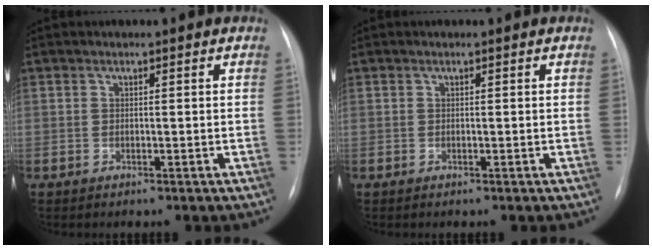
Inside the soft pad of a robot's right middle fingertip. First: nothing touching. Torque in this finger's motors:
{"motor_torque": [-0.01, -0.01, 0.00, 0.00]}